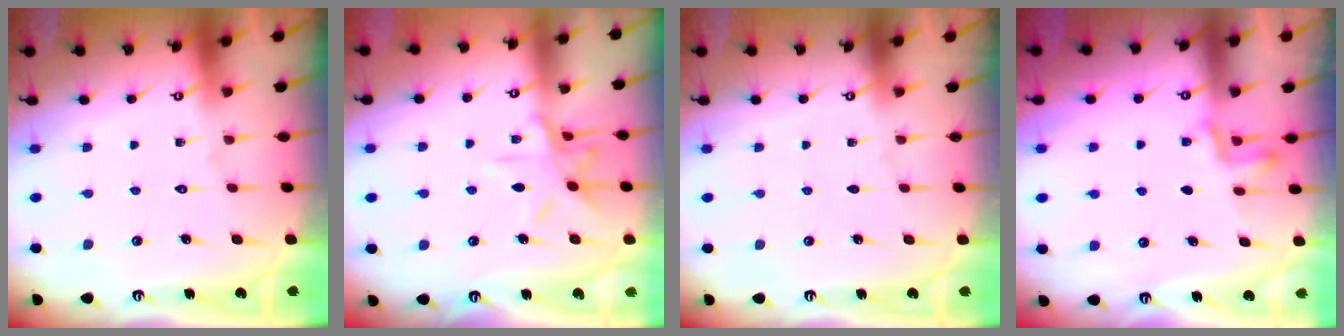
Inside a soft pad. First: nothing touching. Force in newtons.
{"total": 9.4, "press": 9.4, "slide": 0.6}
{"total": 0.0}
{"total": 3.2, "press": 3.2, "slide": 0.6}